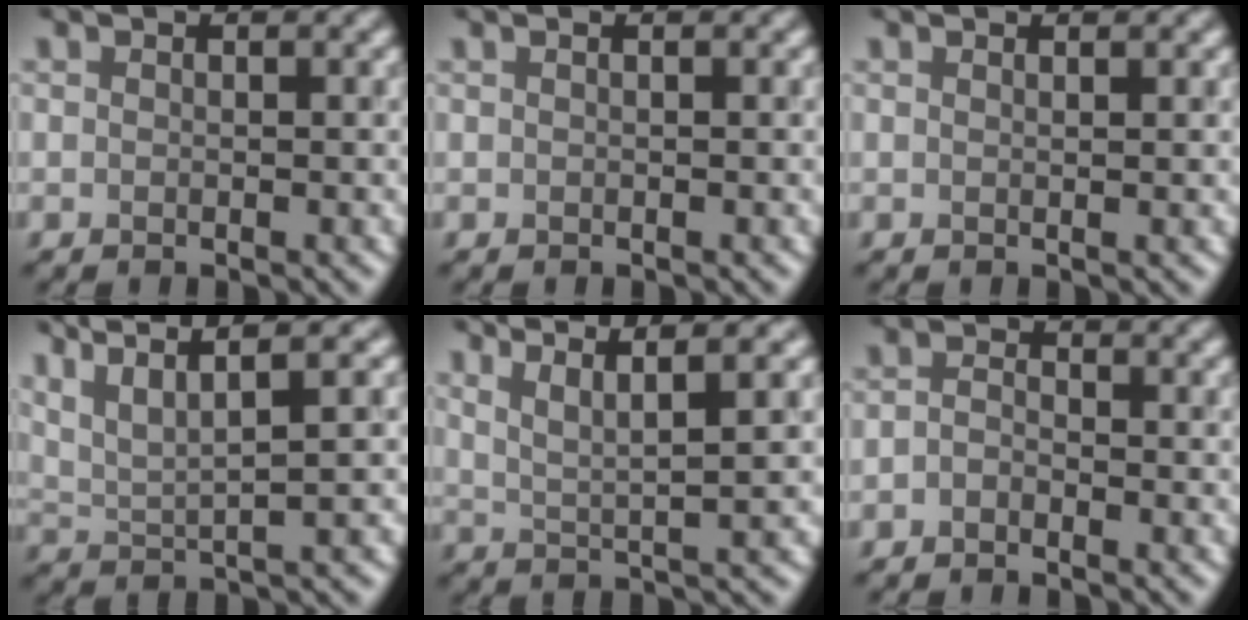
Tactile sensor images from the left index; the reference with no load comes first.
{"total": 0.7, "force": [0.3, 0.4, 0.5], "torque": [0.005, 0.000, -0.007]}
{"total": 1.9, "force": [1.0, 0.9, 1.3], "torque": [0.001, 0.005, -0.009]}
{"total": 6.7, "force": [4.7, 1.0, 4.7], "torque": [-0.096, 0.024, 0.091]}
{"total": 4.9, "force": [3.2, 0.5, 3.8], "torque": [-0.073, 0.016, 0.070]}
{"total": 1.0, "force": [-1.0, 0.3, 0.1], "torque": [-0.007, 0.004, -0.014]}